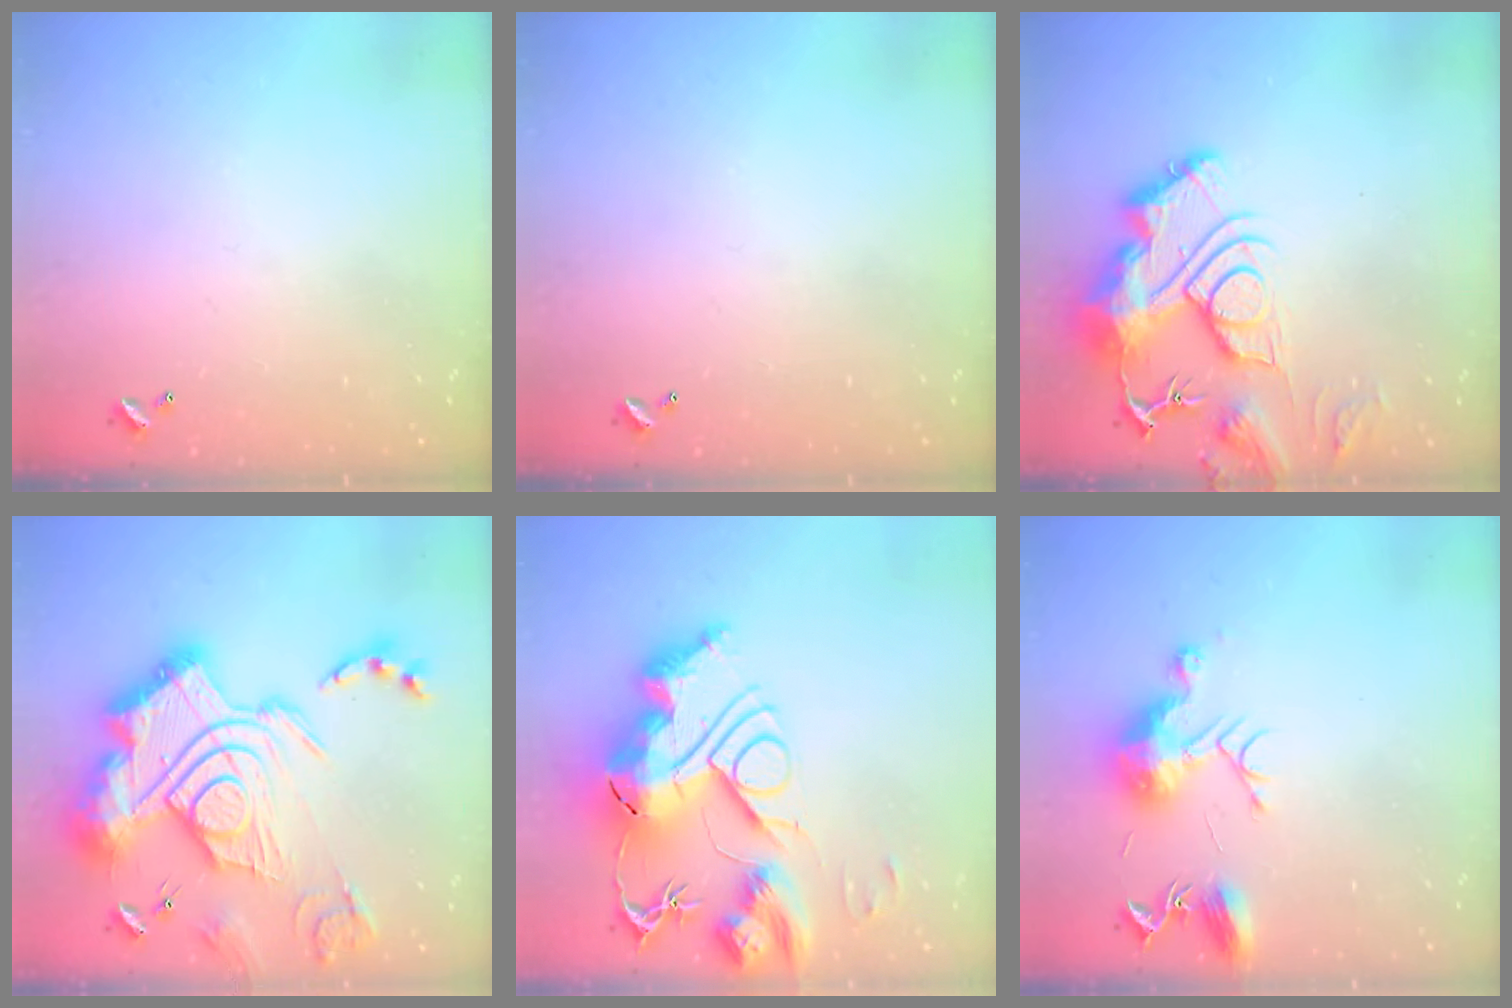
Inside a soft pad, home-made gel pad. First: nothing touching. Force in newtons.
{"total": 0.0}
{"total": 17.8, "press": 17.8, "slide": 1.8}
{"total": 3.9, "press": 3.0, "slide": 2.5}
{"total": 0.7, "press": 0.7, "slide": 0.0}
{"total": 9.6, "press": 9.6, "slide": 0.4}